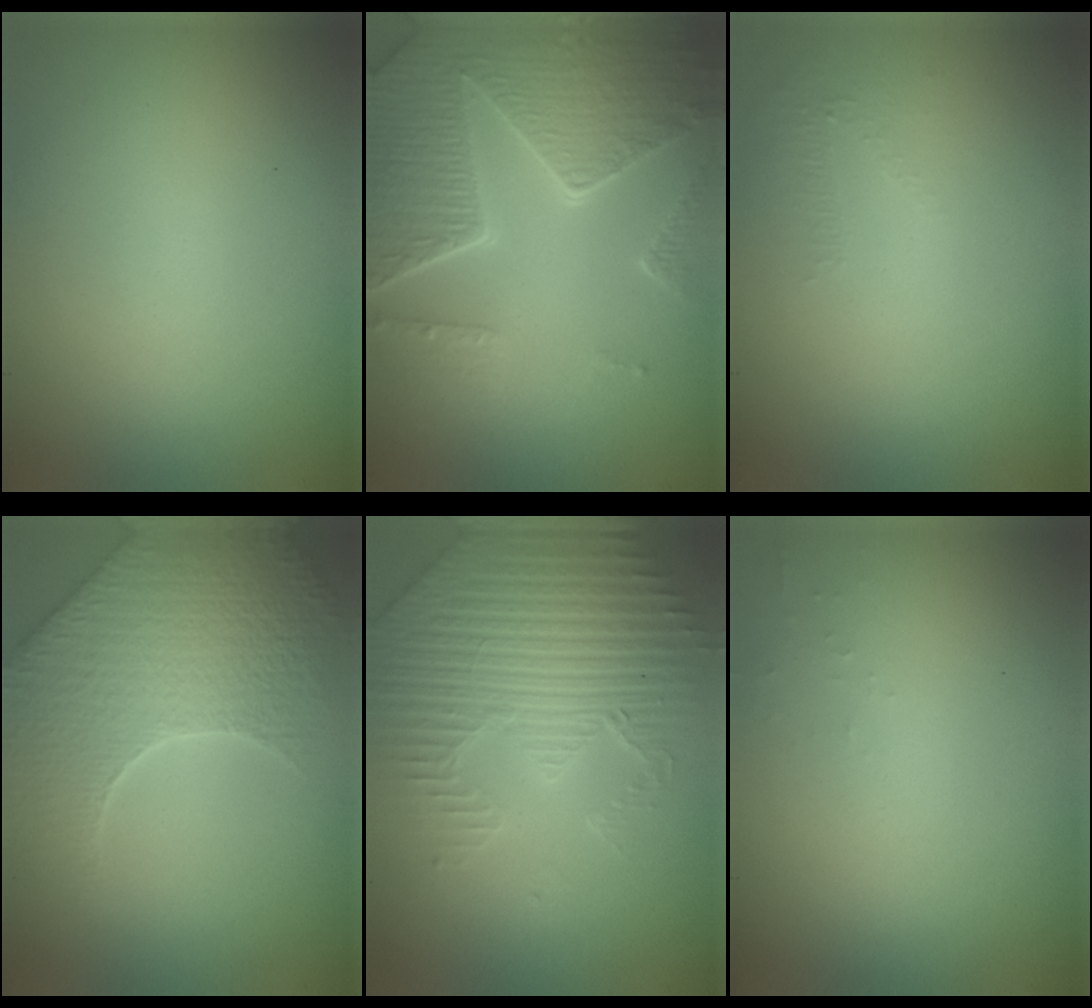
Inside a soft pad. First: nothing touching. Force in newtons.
{"total": 8.4, "press": 6.1, "slide": 5.8}
{"total": 0.5, "press": 0.2, "slide": 0.5}
{"total": 8.2, "press": 5.9, "slide": 5.6}
{"total": 5.3, "press": 5.1, "slide": 1.5}
{"total": 0.5, "press": 0.5, "slide": 0.2}